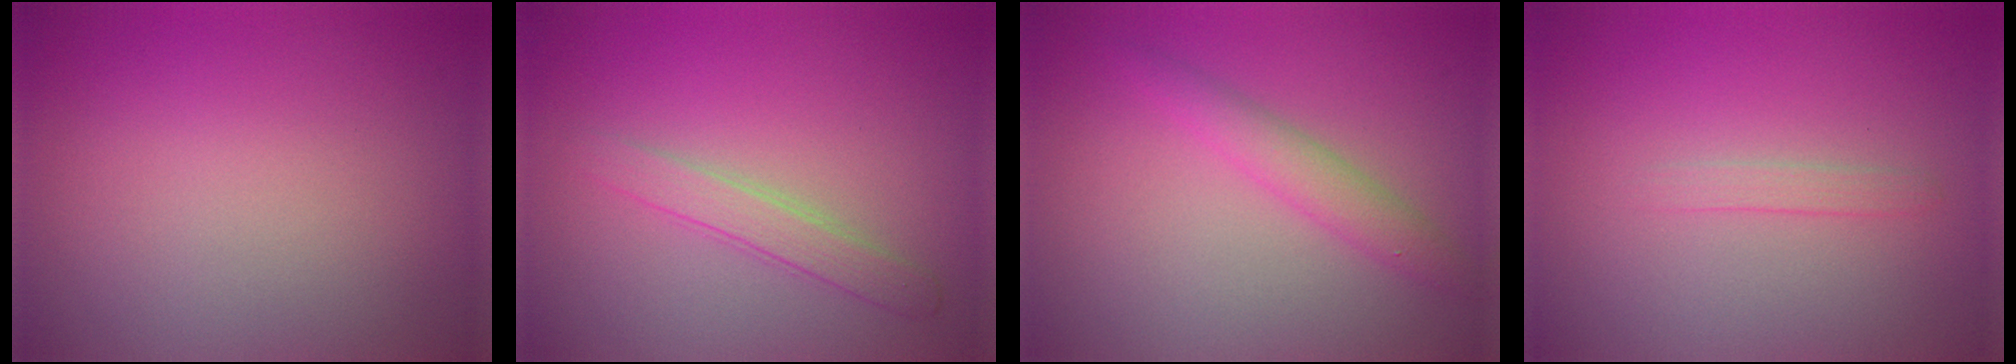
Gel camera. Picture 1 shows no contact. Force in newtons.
{"total": 2.1, "press": 2.1, "slide": 0.0}
{"total": 2.3, "press": 2.3, "slide": 0.1}
{"total": 0.9, "press": 0.9, "slide": 0.1}